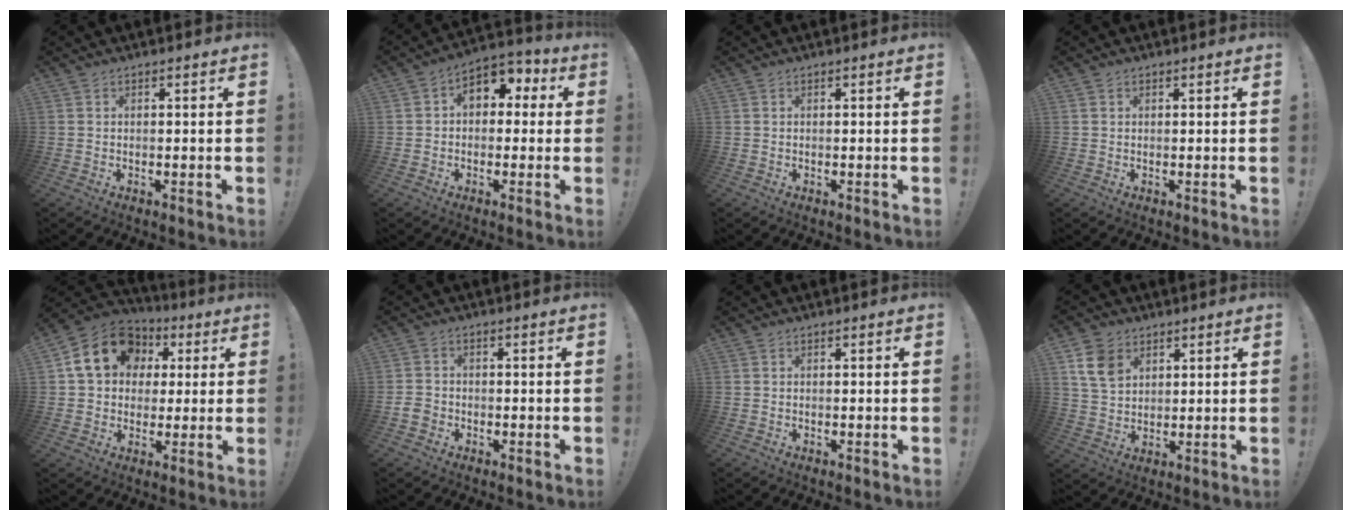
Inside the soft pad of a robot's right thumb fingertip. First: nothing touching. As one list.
[{"total": 7.5, "force": [1.4, 5.7, 4.6], "torque": [-0.057, -0.001, 0.030]}, {"total": 0.0}, {"total": 0.5, "force": [0.4, 0.3, 0.0], "torque": [0.007, -0.002, 0.006]}, {"total": 17.3, "force": [5.7, 13.7, 9.0], "torque": [-0.131, -0.005, 0.116]}, {"total": 3.4, "force": [-1.8, 2.6, 1.4], "torque": [-0.031, 0.005, -0.034]}, {"total": 0.0}, {"total": 9.6, "force": [4.7, 6.9, 4.6], "torque": [-0.072, -0.012, 0.096]}]